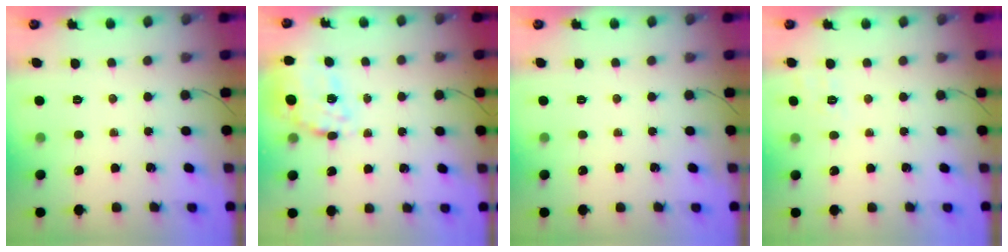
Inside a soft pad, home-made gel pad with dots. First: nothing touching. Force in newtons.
{"total": 17.9, "press": 17.6, "slide": 3.4}
{"total": 0.0}
{"total": 5.8, "press": 5.5, "slide": 1.9}